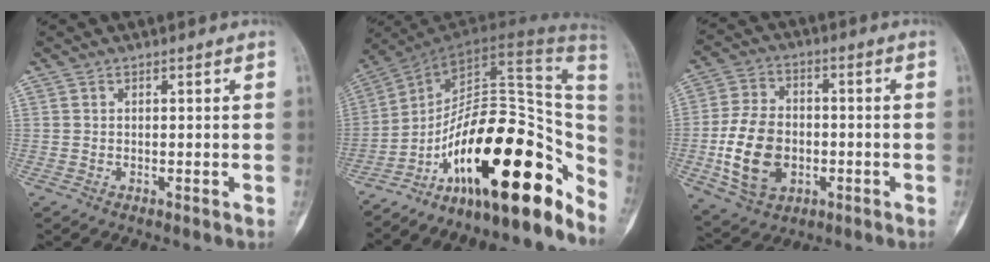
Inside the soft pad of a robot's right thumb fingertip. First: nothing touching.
{"total": 25.4, "force": [-13.3, 9.8, 19.3], "torque": [-0.196, 0.126, -0.208]}
{"total": 13.7, "force": [-2.9, 9.6, 9.3], "torque": [-0.161, 0.012, -0.046]}